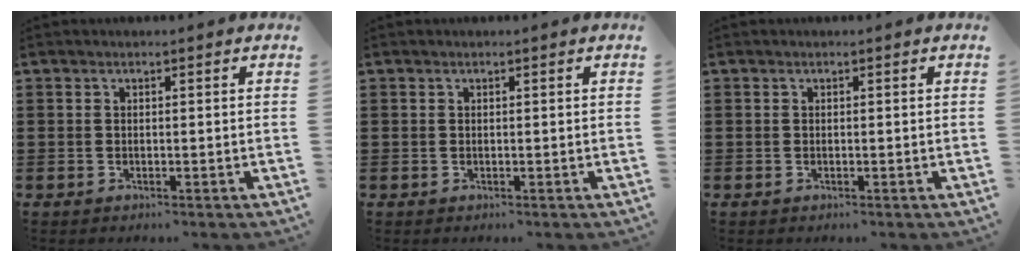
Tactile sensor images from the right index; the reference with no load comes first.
{"total": 0.0}
{"total": 0.0}